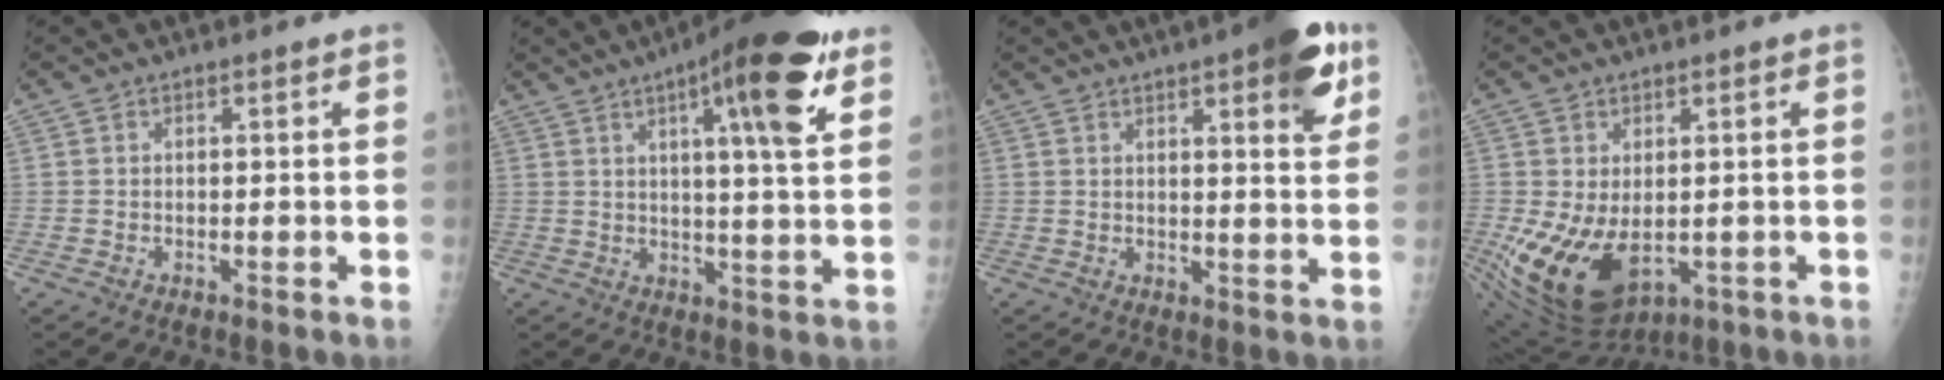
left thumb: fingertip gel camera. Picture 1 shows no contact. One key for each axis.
{"total": 15.7, "fx": 7.9, "fy": 3.1, "fz": 13.2, "tx": -0.175, "ty": -0.027, "tz": 0.106}
{"total": 11.6, "fx": 6.0, "fy": 3.1, "fz": 9.4, "tx": -0.098, "ty": -0.020, "tz": 0.071}
{"total": 14.4, "fx": -2.2, "fy": 9.4, "fz": 10.7, "tx": -0.197, "ty": -0.016, "tz": -0.005}